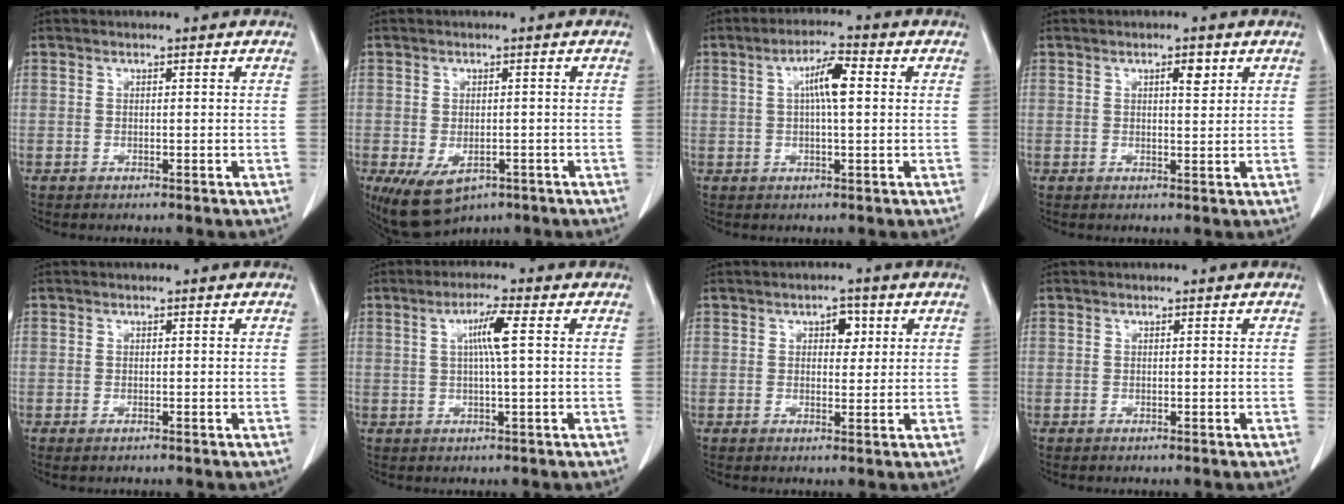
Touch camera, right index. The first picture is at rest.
{"total": 7.8, "force": [-4.2, 4.4, 4.9], "torque": [-0.085, -0.006, -0.055]}
{"total": 5.5, "force": [1.1, 0.8, 5.3], "torque": [-0.097, 0.012, 0.016]}
{"total": 2.4, "force": [1.2, 0.7, 2.0], "torque": [-0.032, -0.004, 0.017]}
{"total": 0.6, "force": [-0.4, 0.2, 0.4], "torque": [-0.009, -0.002, -0.004]}
{"total": 4.7, "force": [1.0, -0.4, 4.6], "torque": [-0.085, 0.004, 0.018]}
{"total": 3.0, "force": [1.2, 1.8, 2.2], "torque": [-0.028, 0.007, 0.016]}
{"total": 0.0}